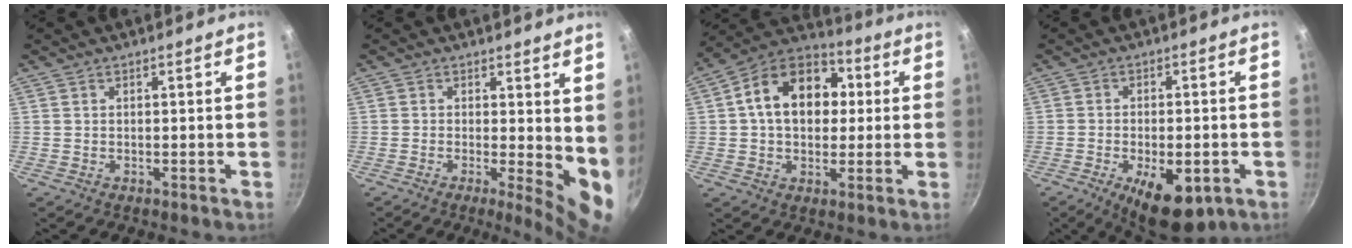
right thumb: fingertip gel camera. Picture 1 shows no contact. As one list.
[{"total": 7.4, "force": [0.3, 2.7, 6.9], "torque": [-0.079, -0.021, 0.004]}, {"total": 16.3, "force": [2.4, 11.9, 10.9], "torque": [-0.143, 0.028, 0.019]}, {"total": 11.6, "force": [-4.7, 5.4, 9.1], "torque": [-0.116, 0.014, -0.059]}]